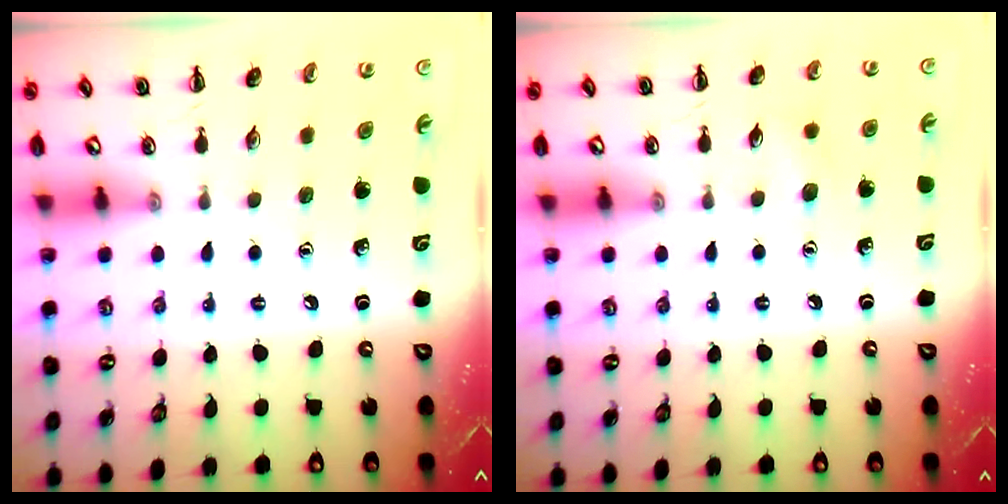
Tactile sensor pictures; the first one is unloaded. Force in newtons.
{"total": 4.5, "press": 4.4, "slide": 0.9}